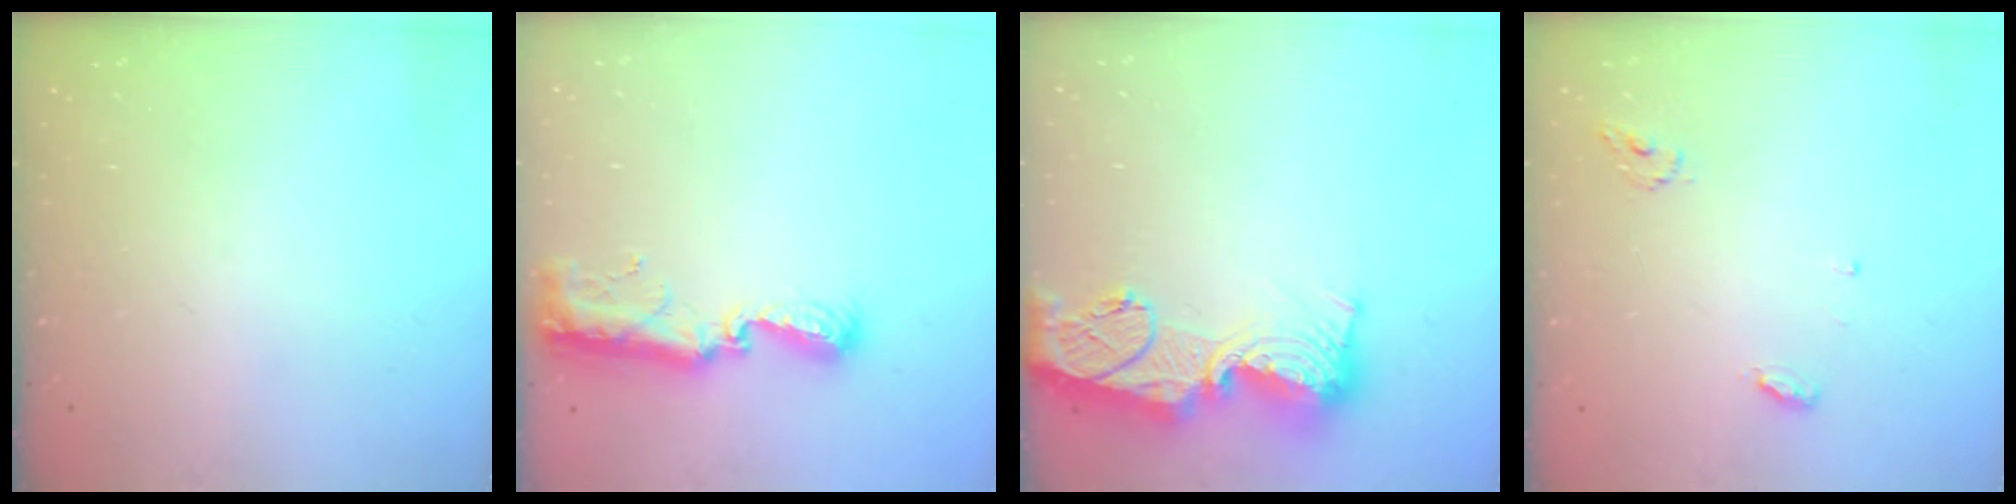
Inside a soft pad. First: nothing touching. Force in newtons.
{"total": 12.8, "press": 11.4, "slide": 5.9}
{"total": 18.5, "press": 18.4, "slide": 1.7}
{"total": 5.1, "press": 5.1, "slide": 0.4}